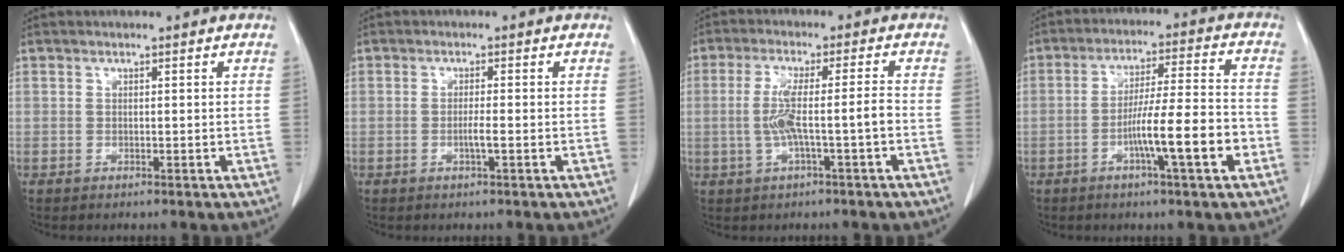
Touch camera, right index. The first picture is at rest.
{"total": 2.0, "force": [-0.6, -0.3, 1.8], "torque": [-0.036, -0.002, -0.013]}
{"total": 6.5, "force": [-1.3, -0.1, 6.3], "torque": [-0.127, 0.011, -0.020]}
{"total": 11.0, "force": [-4.0, 0.2, 10.3], "torque": [-0.170, 0.004, -0.066]}